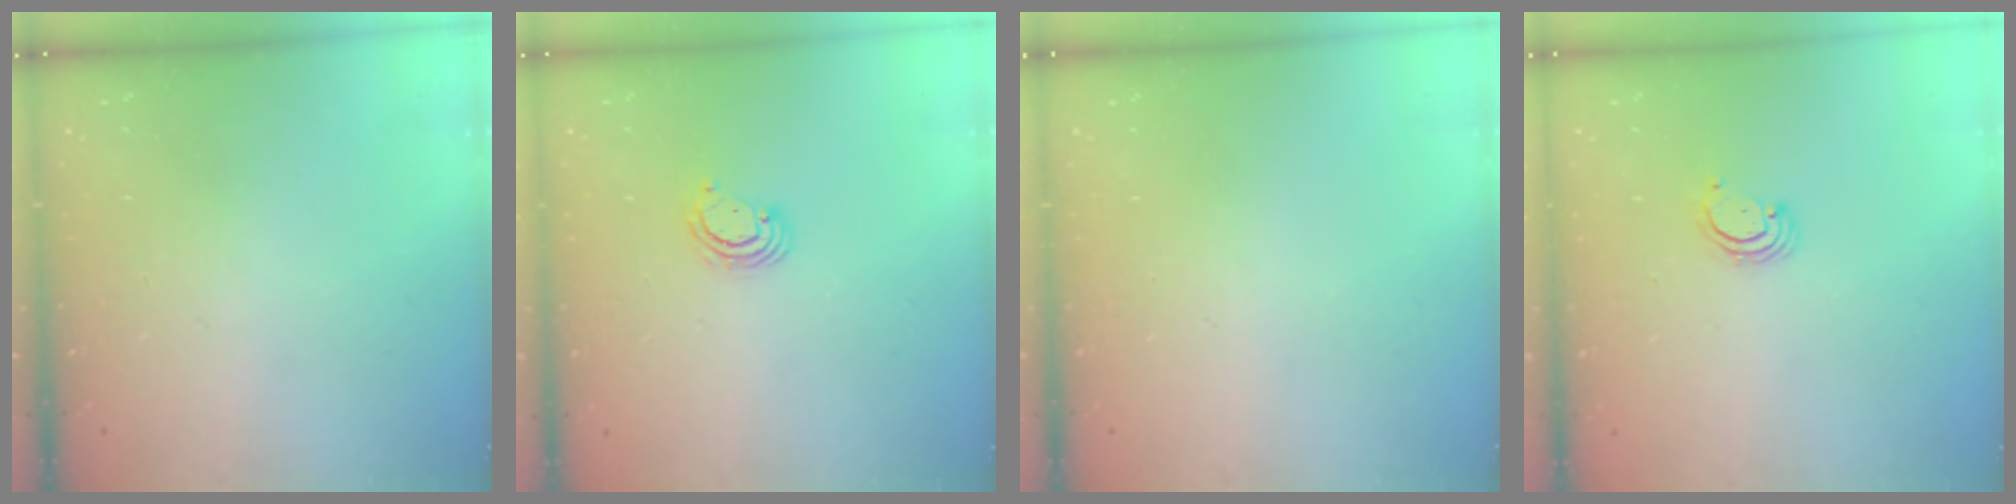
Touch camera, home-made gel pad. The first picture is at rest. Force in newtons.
{"total": 2.8, "press": 2.8, "slide": 0.3}
{"total": 0.0}
{"total": 2.3, "press": 2.3, "slide": 0.2}